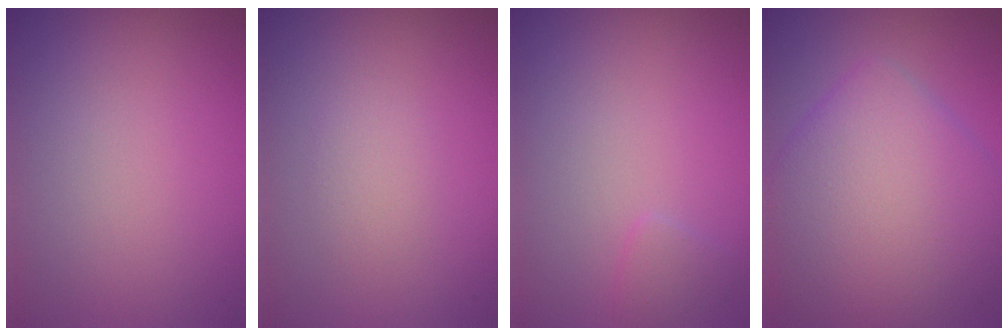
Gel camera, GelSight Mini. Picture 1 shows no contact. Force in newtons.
{"total": 1.1, "press": 1.1, "slide": 0.1}
{"total": 1.0, "press": 0.9, "slide": 0.1}
{"total": 9.3, "press": 9.3, "slide": 0.3}